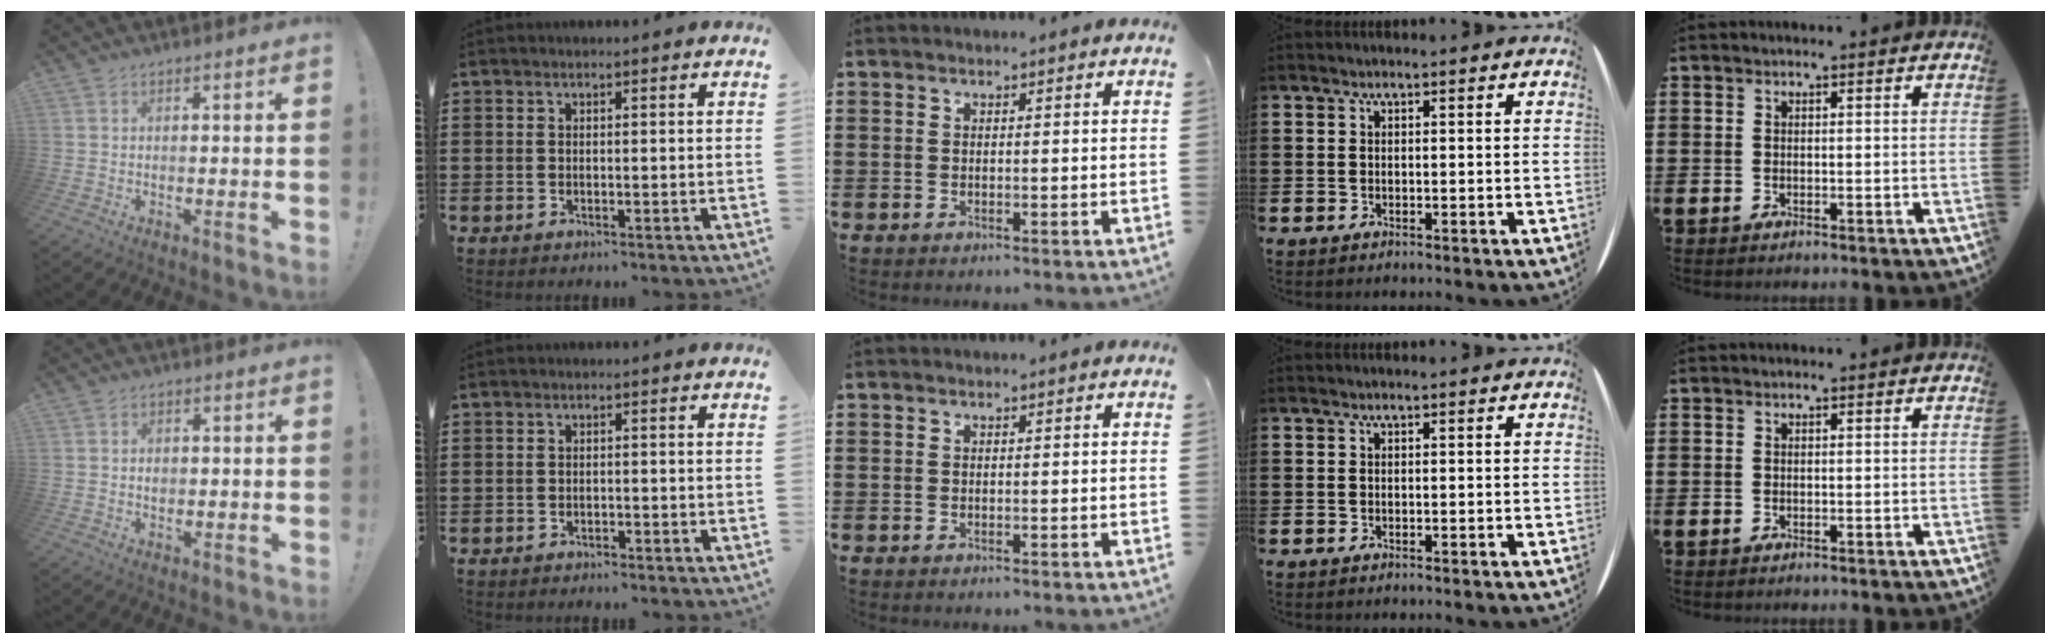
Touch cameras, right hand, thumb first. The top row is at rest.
{"thumb": {"total": 1.7, "force": [-0.2, 1.5, 0.8], "torque": [0.002, -0.002, -0.007]}, "index": {"total": 1.0, "force": [-1.0, 0.3, -0.1], "torque": [-0.001, 0.004, -0.023]}}